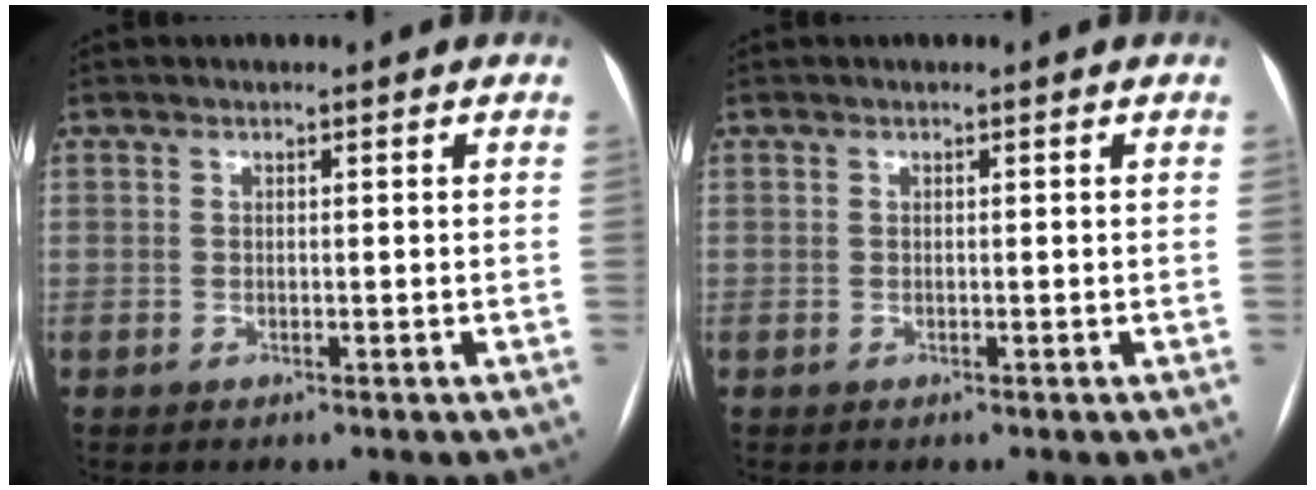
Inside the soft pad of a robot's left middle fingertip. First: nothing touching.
{"total": 0.0}